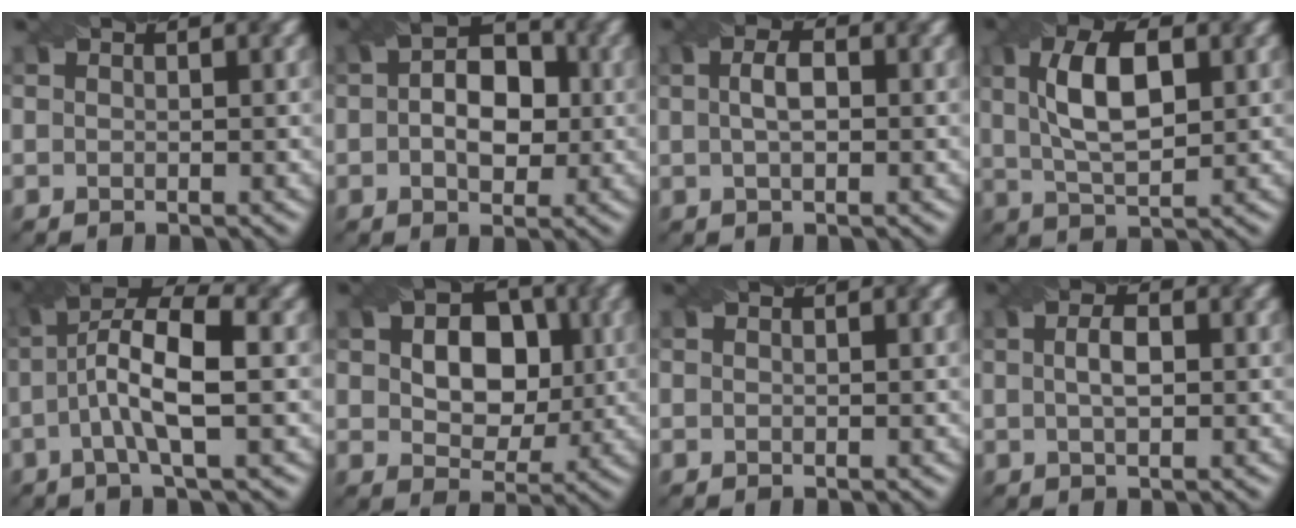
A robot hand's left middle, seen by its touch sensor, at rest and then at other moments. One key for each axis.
{"total": 4.9, "fx": -0.4, "fy": 3.5, "fz": 3.4, "tx": -0.038, "ty": 0.010, "tz": 0.001}
{"total": 1.4, "fx": -0.6, "fy": 0.6, "fz": 1.1, "tx": -0.017, "ty": 0.006, "tz": 0.004}
{"total": 5.9, "fx": 0.8, "fy": 2.9, "fz": 5.1, "tx": -0.091, "ty": 0.013, "tz": 0.028}
{"total": 5.9, "fx": -0.7, "fy": 1.6, "fz": 5.6, "tx": -0.101, "ty": 0.017, "tz": 0.000}
{"total": 6.9, "fx": 0.5, "fy": 5.3, "fz": 4.4, "tx": -0.066, "ty": 0.012, "tz": 0.022}
{"total": 0.6, "fx": -0.4, "fy": -0.1, "fz": -0.4, "tx": 0.008, "ty": 0.001, "tz": -0.001}
{"total": 1.3, "fx": -0.6, "fy": 0.6, "fz": 1.0, "tx": -0.015, "ty": 0.005, "tz": 0.004}